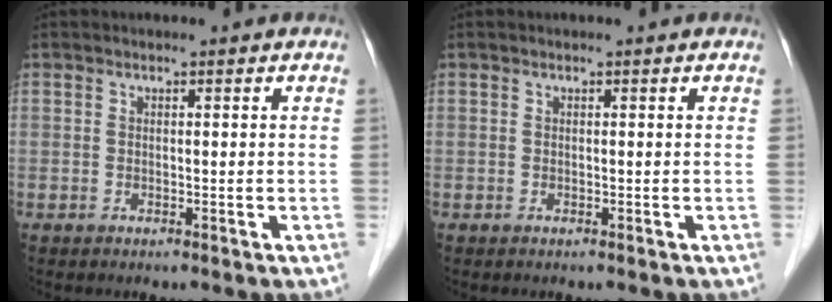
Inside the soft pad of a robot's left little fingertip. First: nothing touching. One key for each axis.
{"total": 0.0}